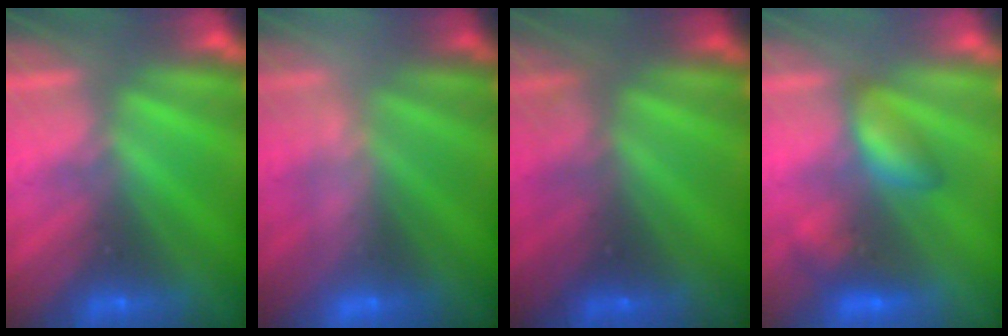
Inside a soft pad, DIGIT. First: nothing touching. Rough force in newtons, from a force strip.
{"total": 2.4}
{"total": 2.5}
{"total": 2.8}